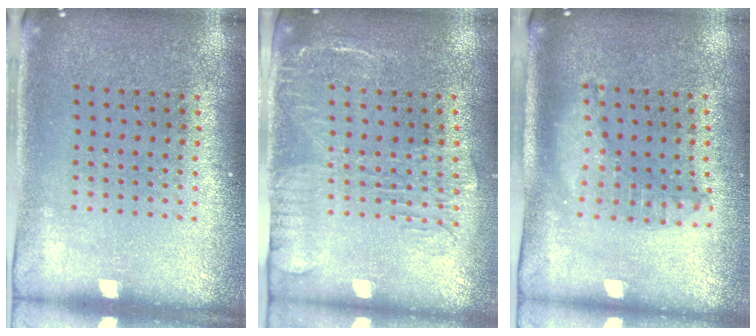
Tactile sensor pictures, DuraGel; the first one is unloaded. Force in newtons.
{"total": 2.0, "press": 1.6, "slide": 1.1}
{"total": 1.3, "press": 1.3, "slide": 0.2}